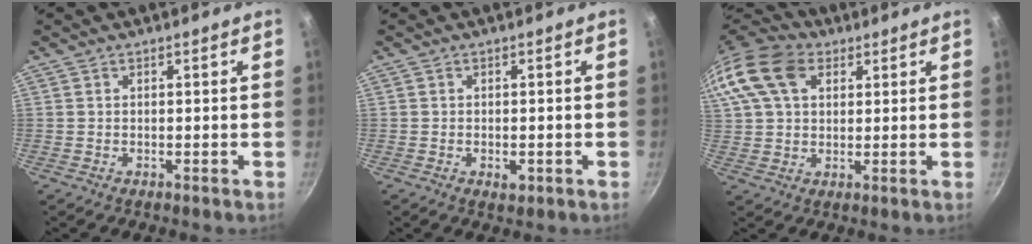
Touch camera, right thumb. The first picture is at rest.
{"total": 2.2, "force": [-0.7, 1.2, 1.7], "torque": [-0.022, -0.001, -0.010]}
{"total": 18.5, "force": [7.1, 12.9, 11.2], "torque": [-0.247, 0.030, 0.122]}